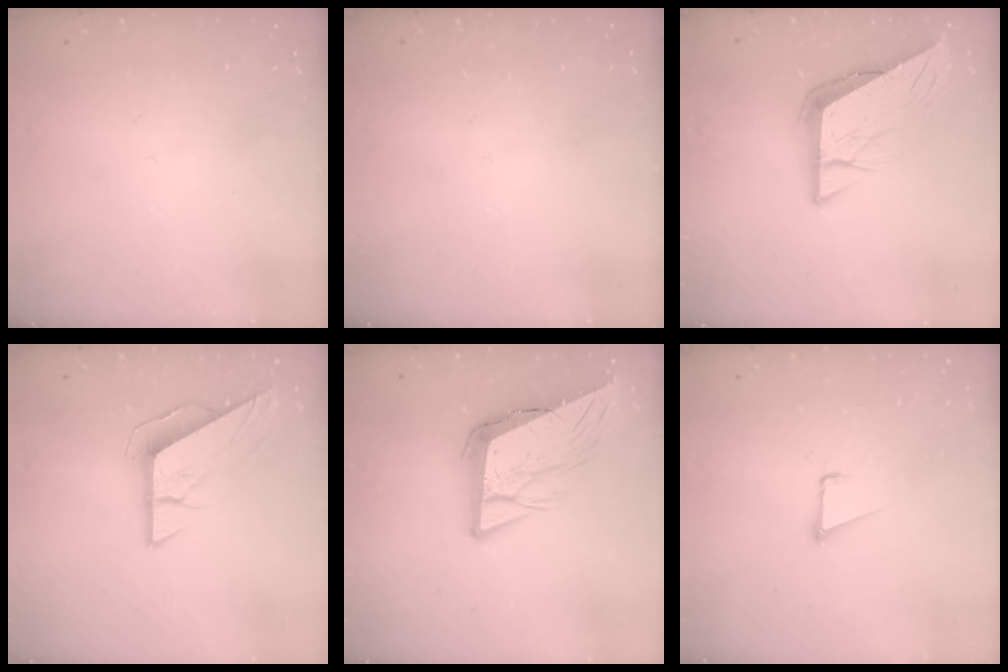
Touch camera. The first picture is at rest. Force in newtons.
{"total": 0.0}
{"total": 9.2, "press": 9.1, "slide": 0.8}
{"total": 8.3, "press": 8.3, "slide": 0.2}
{"total": 12.3, "press": 11.7, "slide": 3.6}
{"total": 1.7, "press": 1.7, "slide": 0.1}